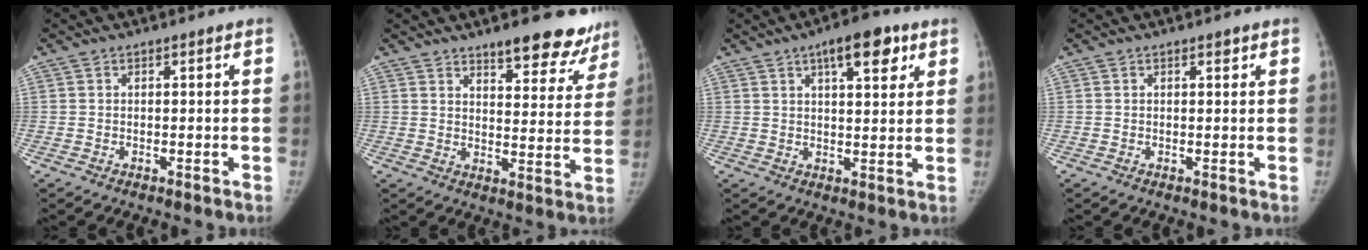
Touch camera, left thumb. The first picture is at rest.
{"total": 14.5, "force": [11.6, 5.1, 7.1], "torque": [-0.033, -0.073, 0.141]}
{"total": 9.5, "force": [5.0, 3.7, 7.2], "torque": [-0.081, -0.015, 0.069]}
{"total": 0.7, "force": [0.5, 0.4, 0.3], "torque": [0.000, -0.002, 0.006]}